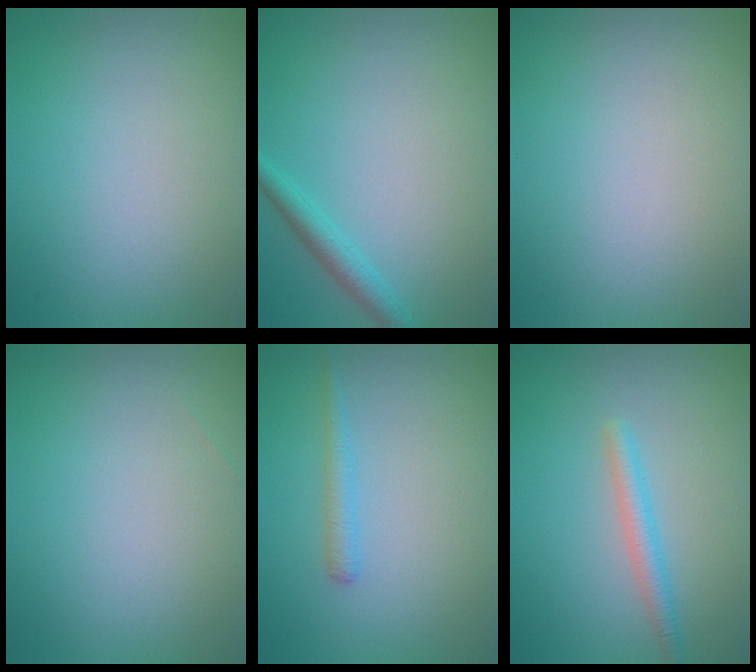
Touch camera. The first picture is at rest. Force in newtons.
{"total": 2.0, "press": 2.0, "slide": 0.1}
{"total": 0.0}
{"total": 0.0}
{"total": 1.3, "press": 1.3, "slide": 0.1}
{"total": 2.0, "press": 2.0, "slide": 0.1}